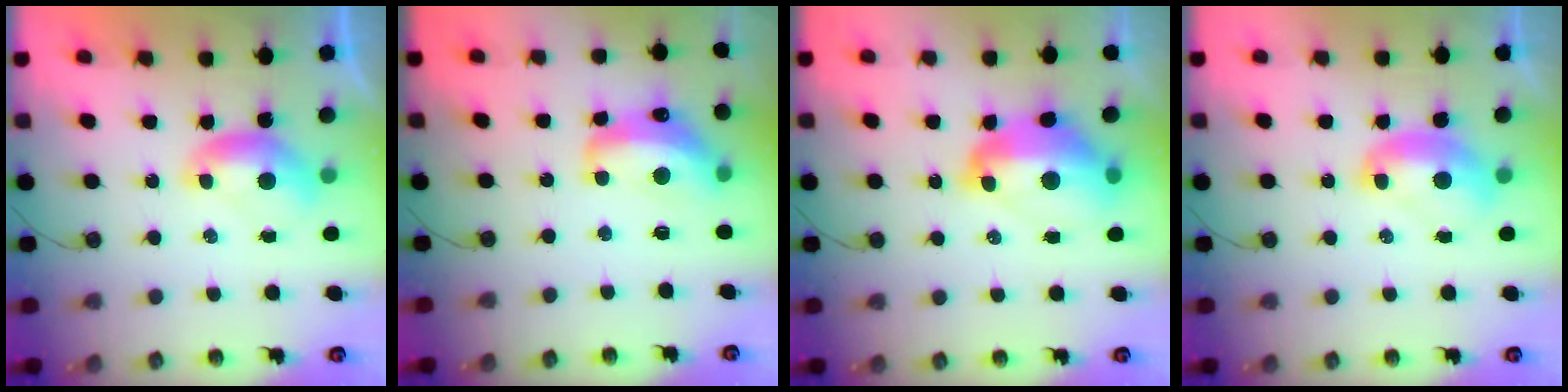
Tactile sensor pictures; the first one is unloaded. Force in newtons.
{"total": 8.3, "press": 8.3, "slide": 0.9}
{"total": 10.3, "press": 10.2, "slide": 1.3}
{"total": 2.5, "press": 2.5, "slide": 0.3}